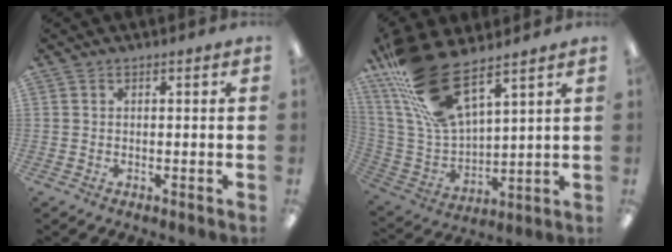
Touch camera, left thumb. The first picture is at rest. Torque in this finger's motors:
{"motor_torque": [0.33, 0.39, 1.62, -1.15, 0.38]}